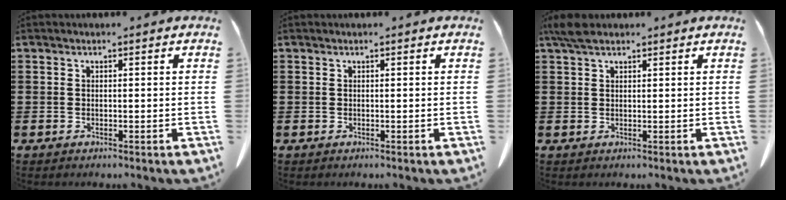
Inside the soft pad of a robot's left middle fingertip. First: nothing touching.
{"total": 0.0}
{"total": 3.1, "force": [2.2, 1.2, 1.8], "torque": [-0.041, 0.006, 0.042]}